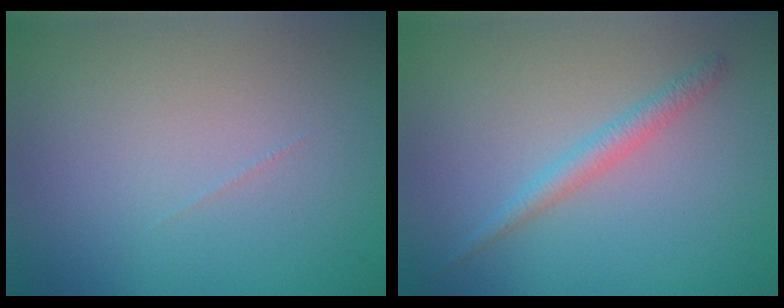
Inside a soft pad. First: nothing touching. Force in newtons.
{"total": 1.7, "press": 1.7, "slide": 0.1}